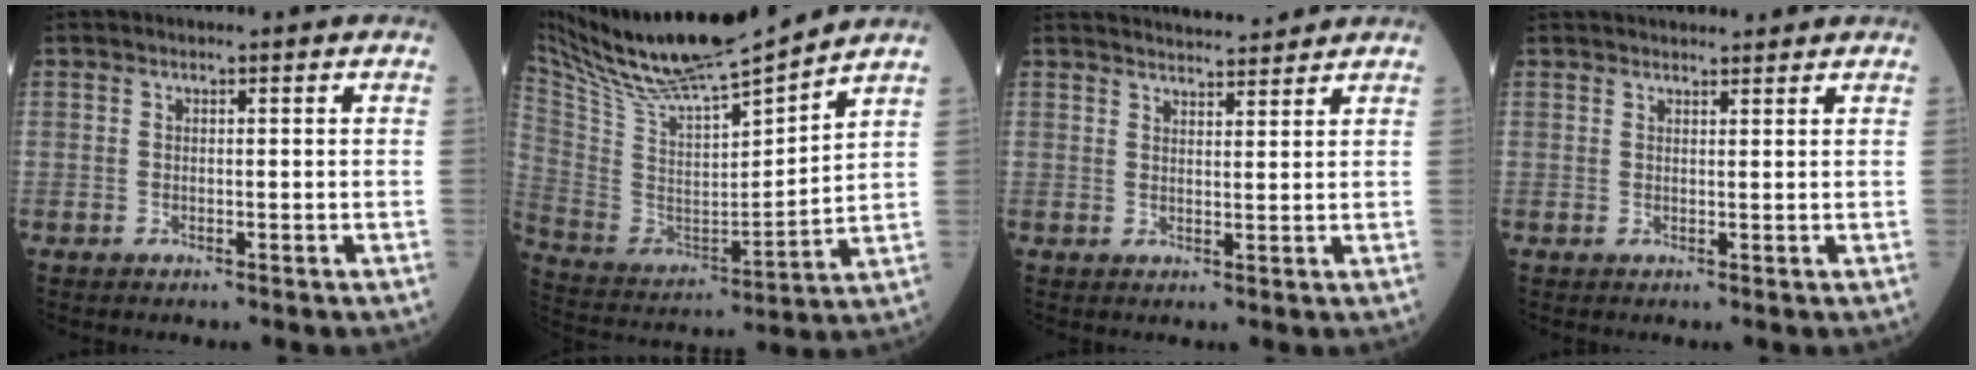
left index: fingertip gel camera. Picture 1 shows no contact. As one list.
[{"total": 19.6, "force": [17.5, 0.8, 8.8], "torque": [-0.175, -0.014, 0.313]}, {"total": 5.8, "force": [5.7, 0.2, 1.2], "torque": [-0.024, 0.013, 0.079]}, {"total": 5.8, "force": [5.4, 0.9, 1.9], "torque": [-0.020, 0.025, 0.069]}]